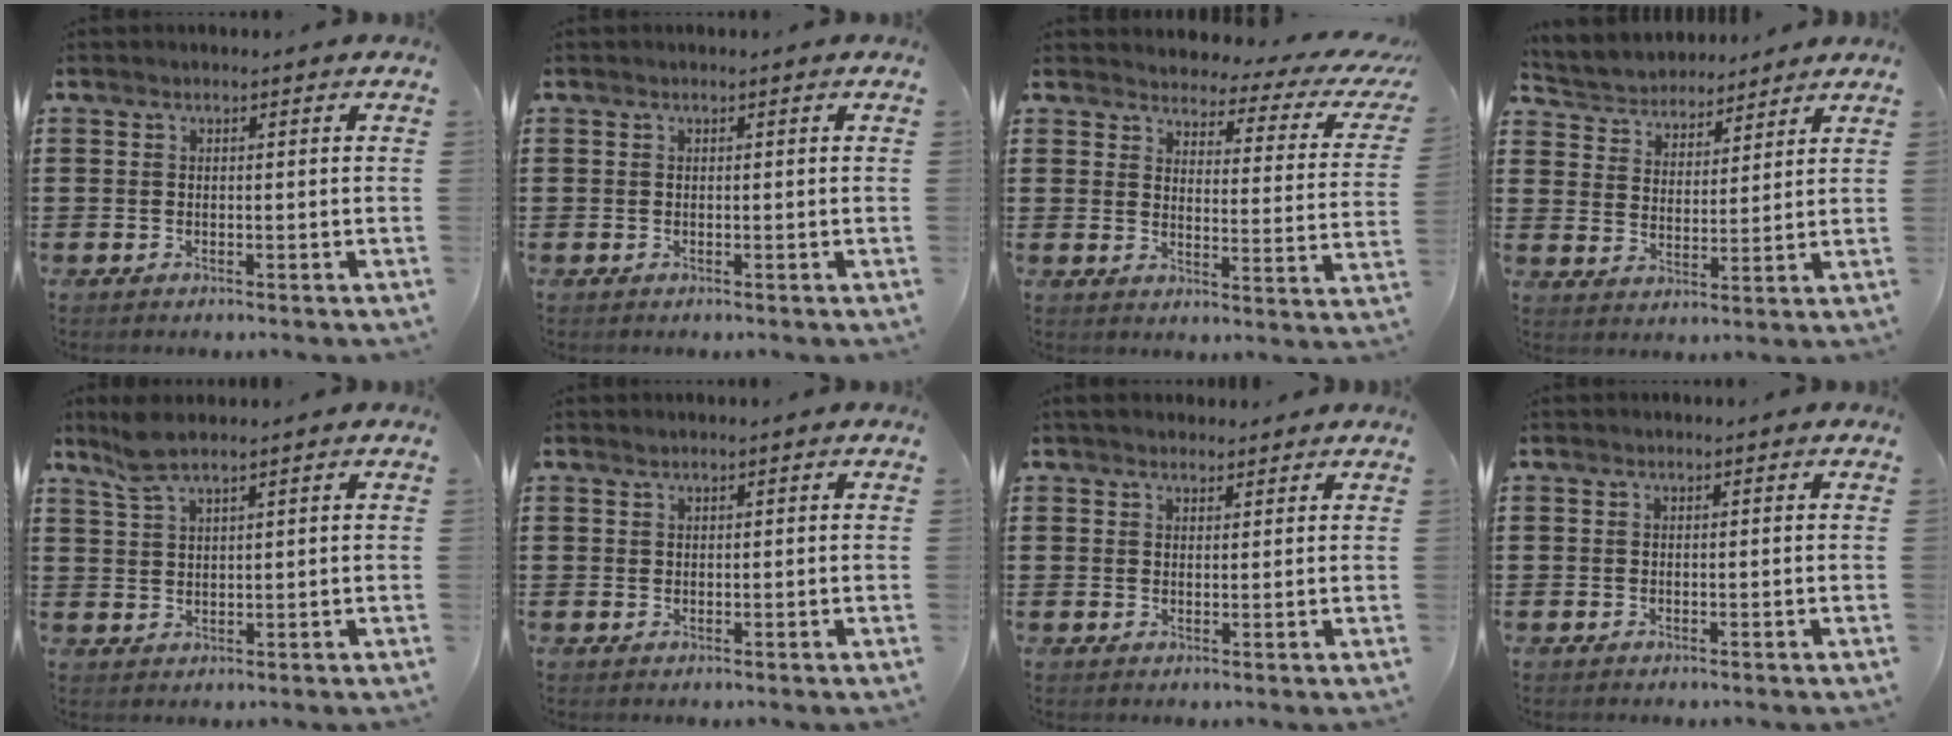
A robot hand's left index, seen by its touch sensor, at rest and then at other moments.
{"total": 0.0}
{"total": 3.1, "force": [2.8, 0.9, 1.1], "torque": [-0.034, -0.023, 0.040]}
{"total": 4.0, "force": [3.8, 1.1, -0.7], "torque": [-0.011, -0.022, 0.064]}
{"total": 4.0, "force": [3.1, 0.7, 2.5], "torque": [-0.056, 0.003, 0.056]}
{"total": 0.6, "force": [0.5, 0.2, 0.2], "torque": [-0.005, 0.000, 0.011]}
{"total": 2.0, "force": [1.8, 0.8, 0.2], "torque": [-0.008, 0.005, 0.035]}
{"total": 0.0}